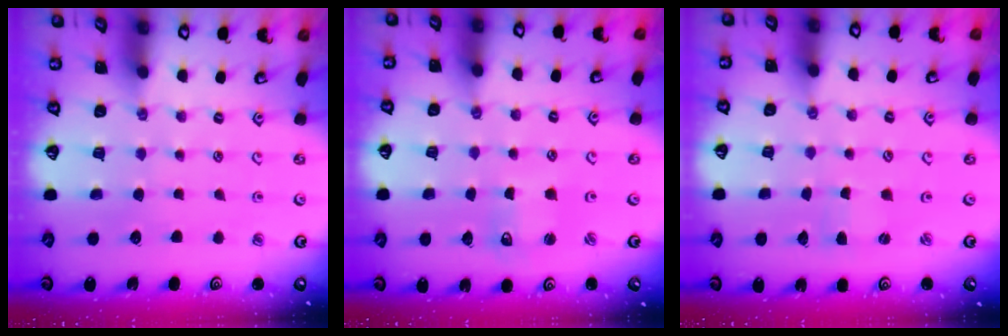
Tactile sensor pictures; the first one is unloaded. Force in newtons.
{"total": 2.3, "press": 2.3, "slide": 0.3}
{"total": 0.5, "press": 0.5, "slide": 0.1}